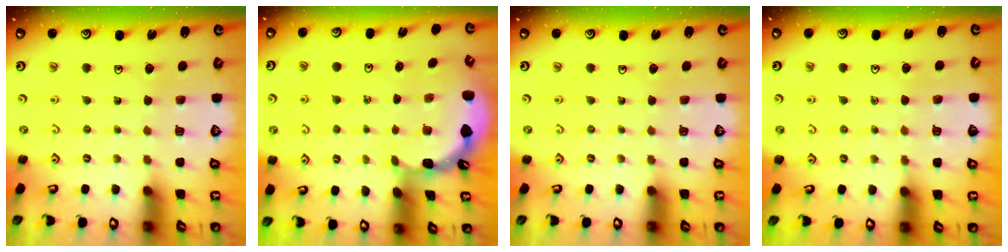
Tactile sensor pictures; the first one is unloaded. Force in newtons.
{"total": 1.5, "press": 1.5, "slide": 0.1}
{"total": 0.0}
{"total": 2.7, "press": 2.6, "slide": 0.5}